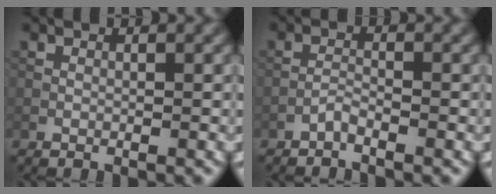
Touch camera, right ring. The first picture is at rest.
{"total": 1.0, "force": [-0.9, 0.1, 0.3], "torque": [-0.006, 0.005, -0.021]}